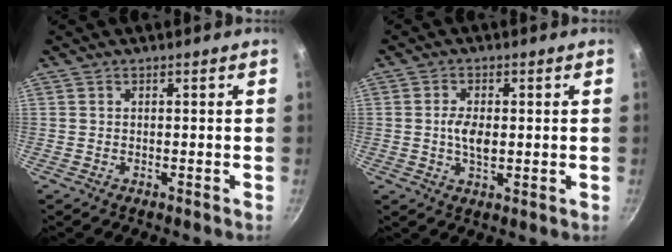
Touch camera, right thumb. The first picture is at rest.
{"total": 4.7, "force": [0.2, 2.4, 4.1], "torque": [-0.075, -0.004, 0.002]}